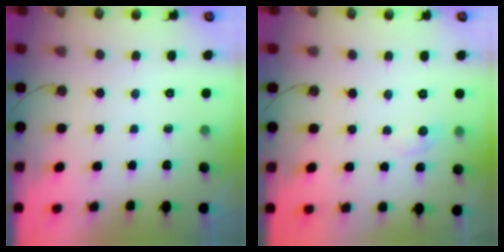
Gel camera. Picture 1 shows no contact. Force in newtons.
{"total": 0.7, "press": 0.2, "slide": 0.7}